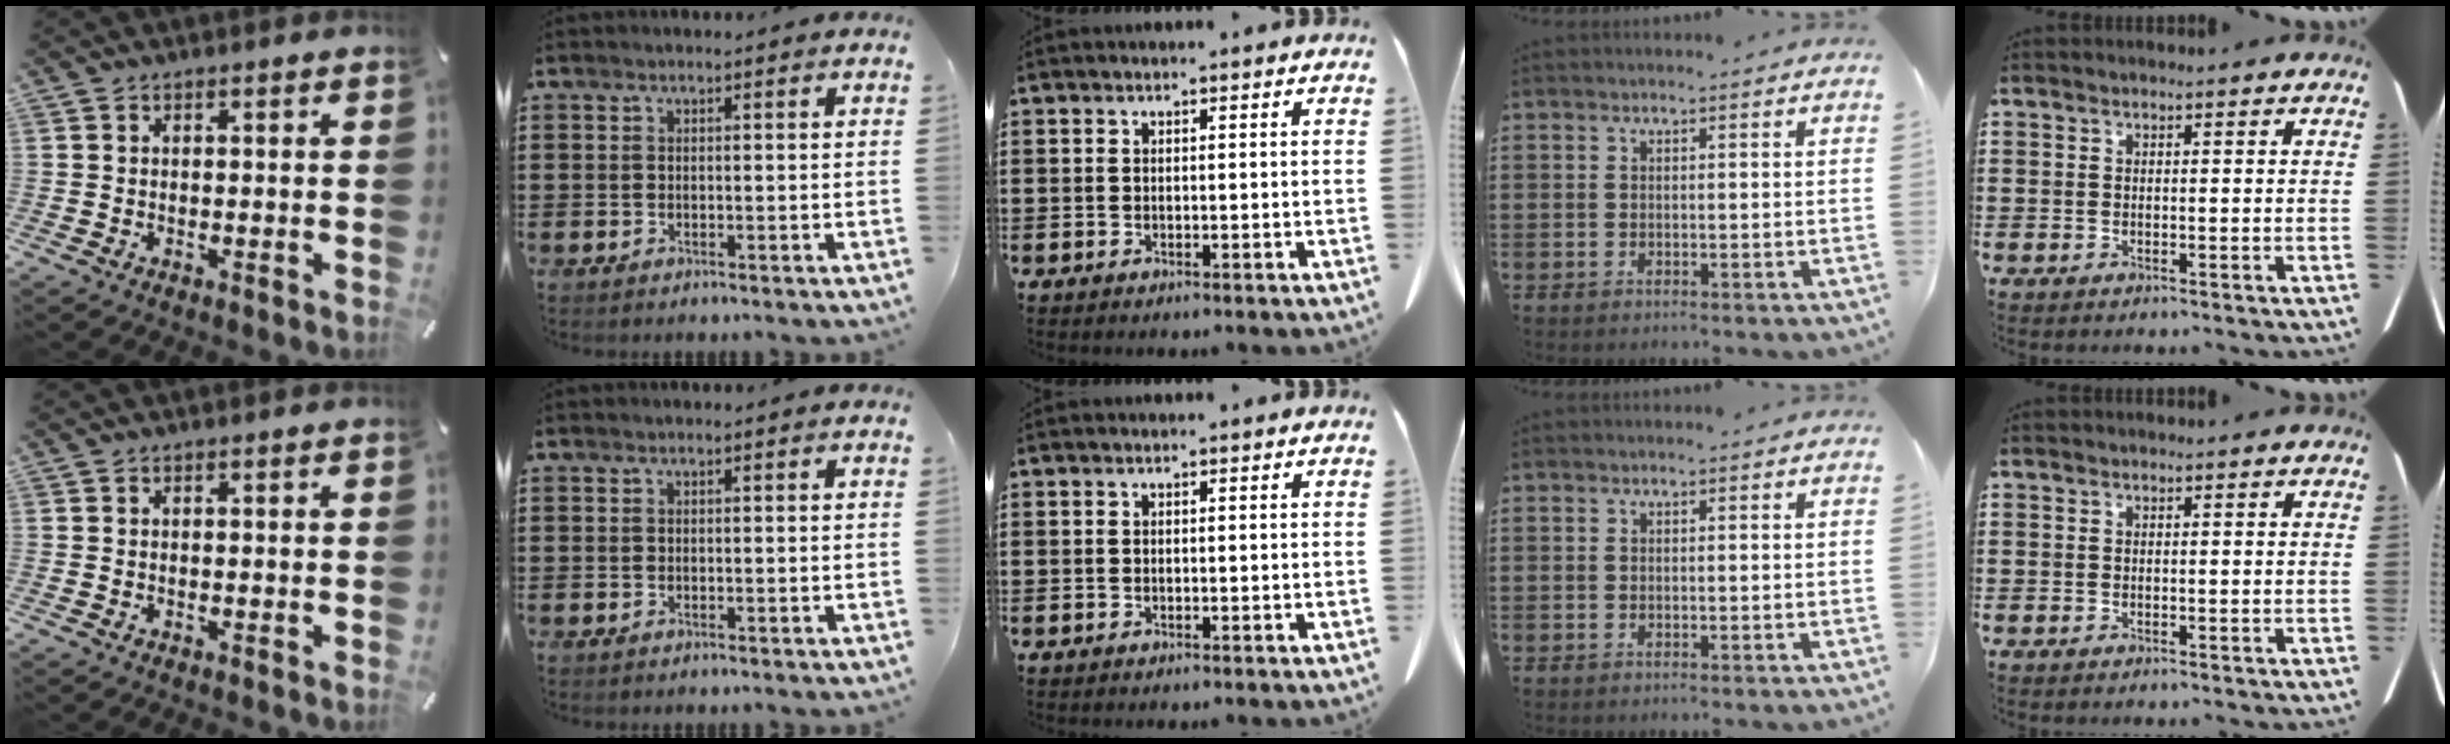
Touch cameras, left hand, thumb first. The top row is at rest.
{}